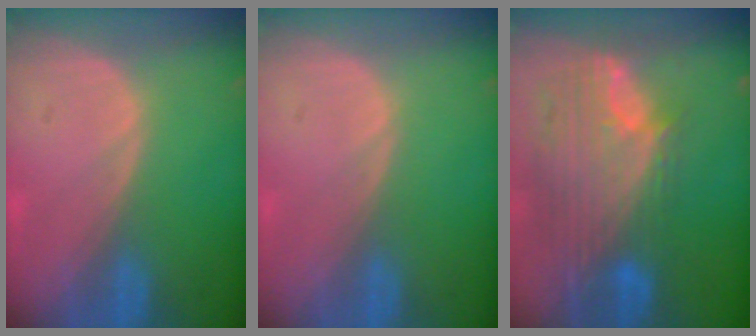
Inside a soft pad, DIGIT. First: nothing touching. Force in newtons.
{"total": 0.0}
{"total": 12.0, "press": 10.1, "slide": 6.4}